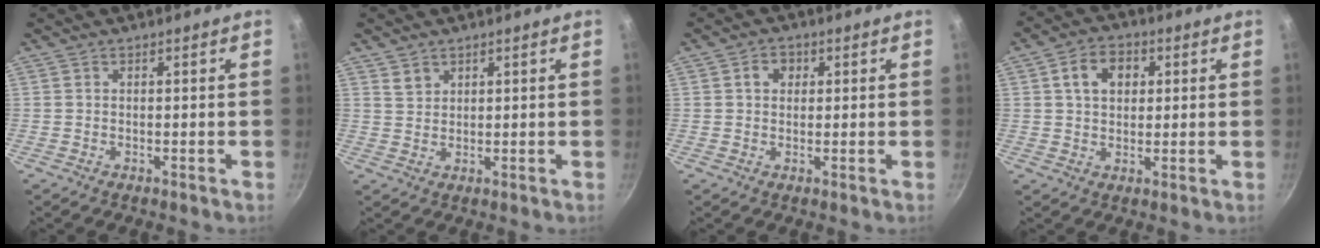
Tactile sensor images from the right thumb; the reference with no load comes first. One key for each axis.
{"total": 2.4, "fx": 1.5, "fy": 1.7, "fz": 0.7, "tx": 0.000, "ty": -0.002, "tz": 0.031}
{"total": 3.1, "fx": 0.9, "fy": 2.6, "fz": 1.5, "tx": -0.006, "ty": 0.005, "tz": 0.011}
{"total": 7.4, "fx": 2.1, "fy": 5.5, "fz": 4.5, "tx": -0.054, "ty": 0.009, "tz": 0.029}